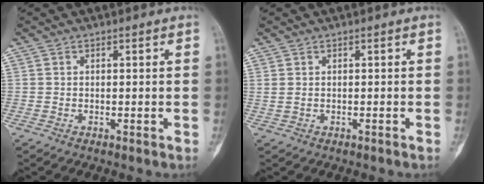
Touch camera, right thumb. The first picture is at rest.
{"total": 0.7, "force": [0.0, 0.3, 0.6], "torque": [-0.025, 0.014, 0.011]}